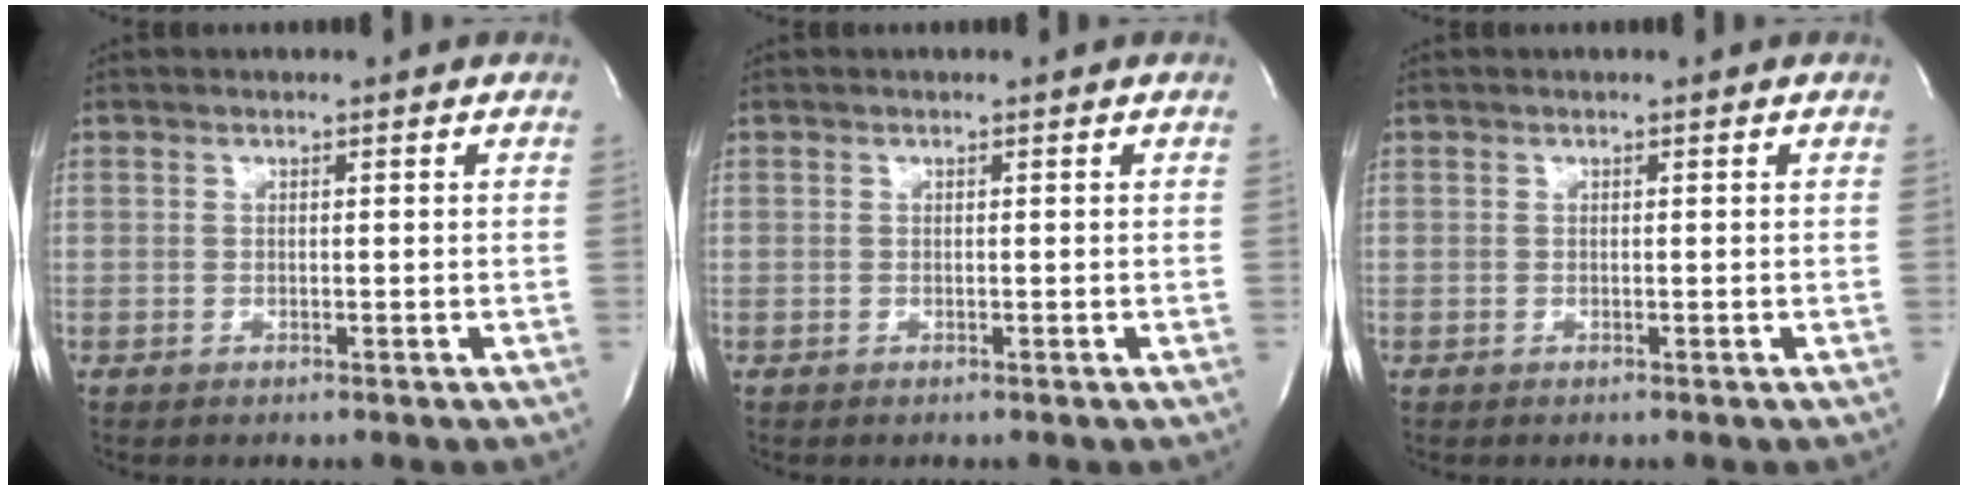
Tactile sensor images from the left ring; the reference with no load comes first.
{"total": 0.0}
{"total": 0.0}